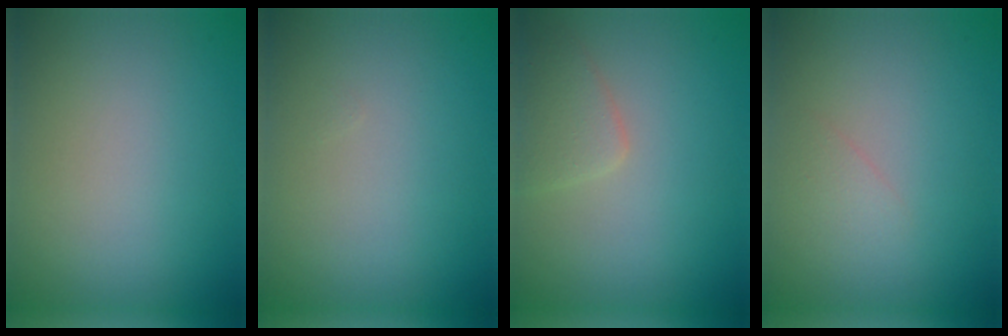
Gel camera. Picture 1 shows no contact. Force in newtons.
{"total": 0.0}
{"total": 2.2, "press": 2.2, "slide": 0.1}
{"total": 0.8, "press": 0.8, "slide": 0.0}